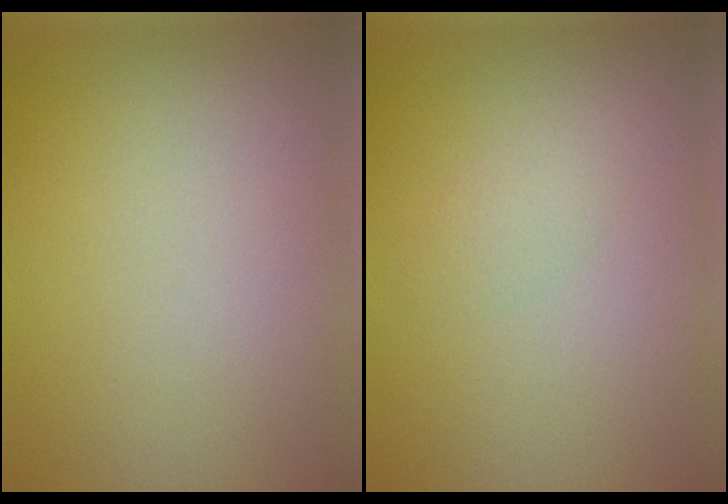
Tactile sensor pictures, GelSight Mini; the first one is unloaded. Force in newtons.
{"total": 1.1, "press": 1.1, "slide": 0.0}